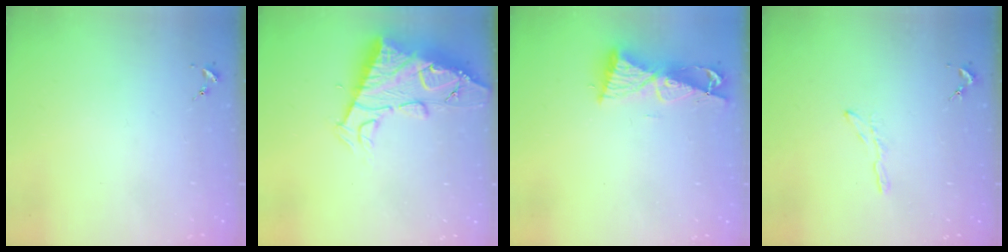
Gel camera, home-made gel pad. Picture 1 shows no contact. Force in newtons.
{"total": 15.0, "press": 14.9, "slide": 1.4}
{"total": 8.5, "press": 8.4, "slide": 1.0}
{"total": 3.8, "press": 3.7, "slide": 0.4}